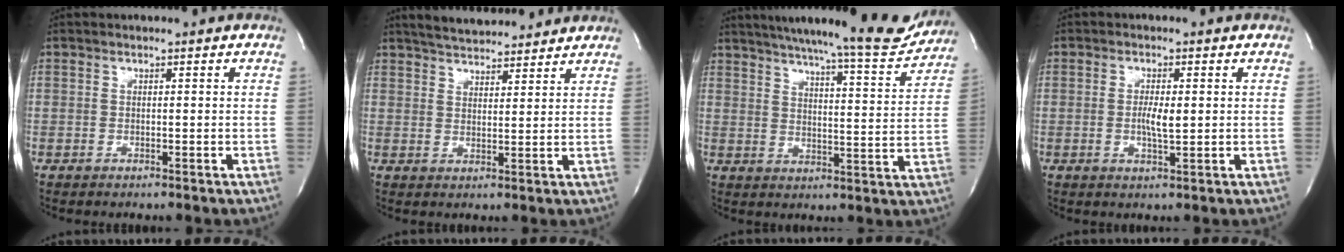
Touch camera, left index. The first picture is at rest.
{"total": 10.6, "force": [9.8, 2.1, 3.6], "torque": [-0.056, 0.013, 0.139]}
{"total": 19.5, "force": [17.7, 1.2, 7.9], "torque": [-0.119, -0.043, 0.228]}
{"total": 3.1, "force": [-0.4, 0.5, 3.0], "torque": [-0.059, -0.008, -0.005]}